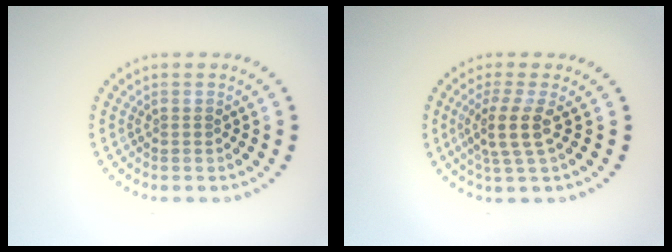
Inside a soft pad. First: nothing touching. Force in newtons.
{"total": 3.1, "press": 2.5, "slide": 1.9}